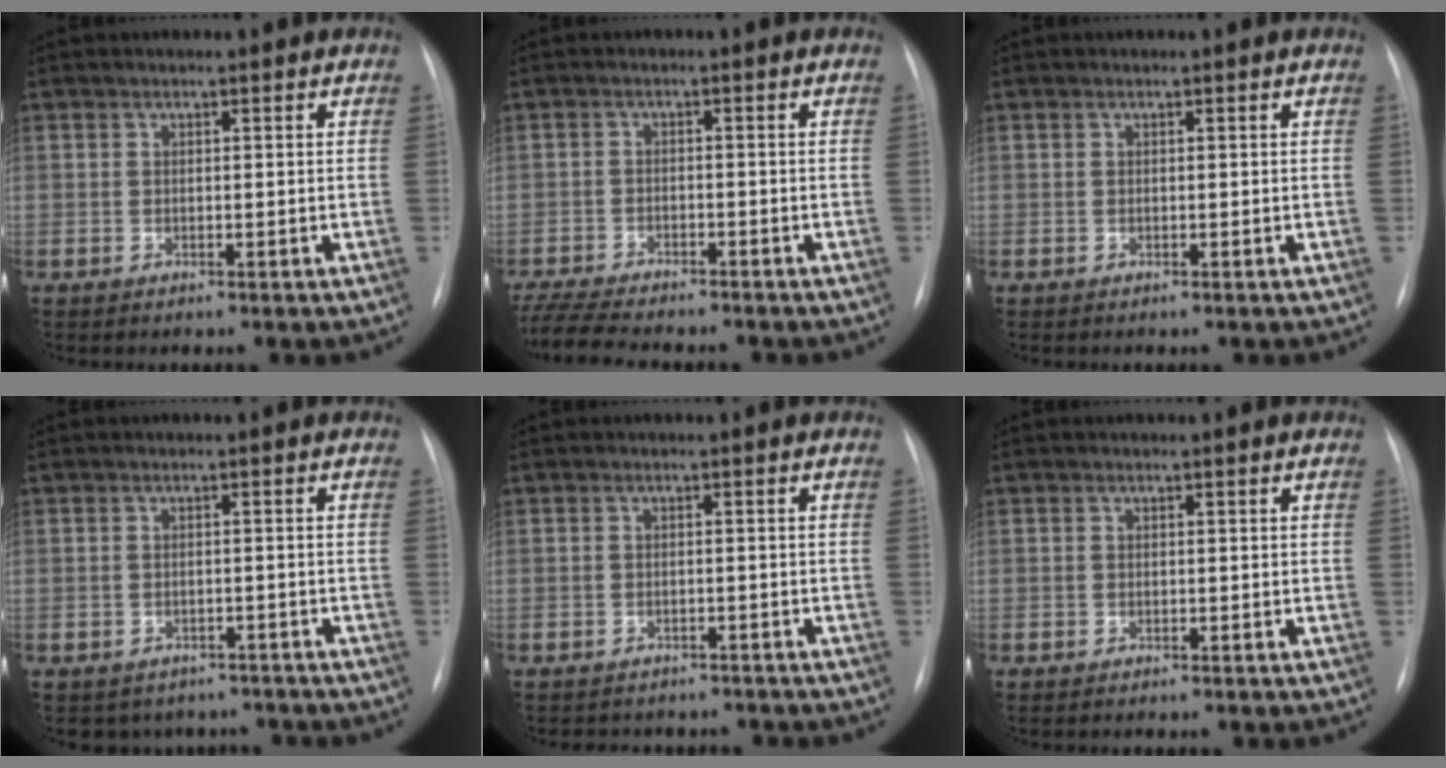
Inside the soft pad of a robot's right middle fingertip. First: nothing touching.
{"total": 11.1, "force": [-9.8, 1.8, 4.7], "torque": [-0.085, -0.014, -0.155]}
{"total": 0.0}
{"total": 6.2, "force": [-5.3, 3.3, 0.0], "torque": [0.011, 0.019, -0.058]}
{"total": 6.0, "force": [-5.5, 2.4, 0.8], "torque": [-0.008, 0.005, -0.061]}
{"total": 0.5, "force": [-0.5, 0.0, 0.2], "torque": [-0.006, -0.002, -0.009]}